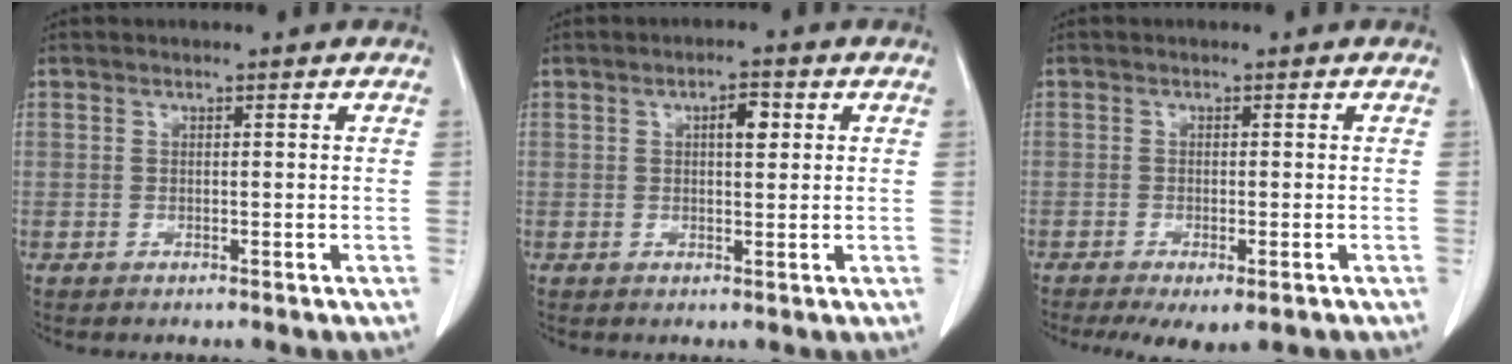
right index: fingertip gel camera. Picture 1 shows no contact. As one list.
[{"total": 3.0, "force": [0.9, 1.1, 2.7], "torque": [-0.044, 0.003, 0.013]}, {"total": 6.0, "force": [-4.0, 1.7, 4.0], "torque": [-0.053, -0.015, -0.059]}]